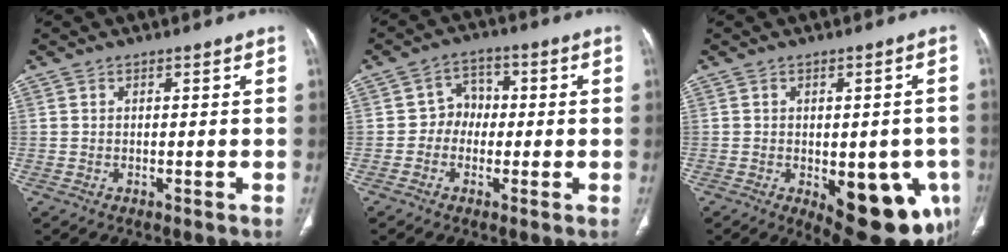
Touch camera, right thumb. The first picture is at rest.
{"total": 5.1, "force": [-0.5, 4.5, 2.4], "torque": [-0.009, 0.019, -0.021]}
{"total": 17.1, "force": [-5.8, 8.1, 13.9], "torque": [-0.125, 0.001, -0.053]}